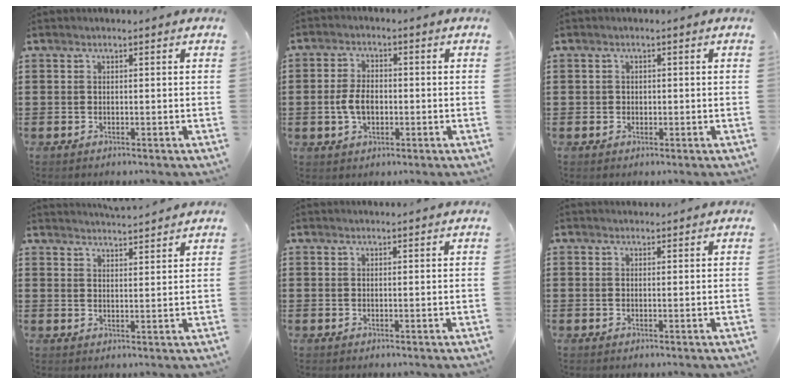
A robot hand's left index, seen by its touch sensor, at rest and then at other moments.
{"total": 4.7, "force": [-0.8, 2.8, 3.7], "torque": [-0.090, -0.001, -0.021]}
{"total": 0.9, "force": [0.1, 0.8, 0.2], "torque": [-0.006, 0.005, 0.001]}
{"total": 3.4, "force": [3.3, -0.3, 0.2], "torque": [-0.013, -0.014, 0.061]}
{"total": 0.9, "force": [0.9, 0.0, 0.2], "torque": [-0.005, -0.001, 0.018]}
{"total": 0.9, "force": [0.9, 0.2, 0.0], "torque": [-0.002, 0.001, 0.019]}